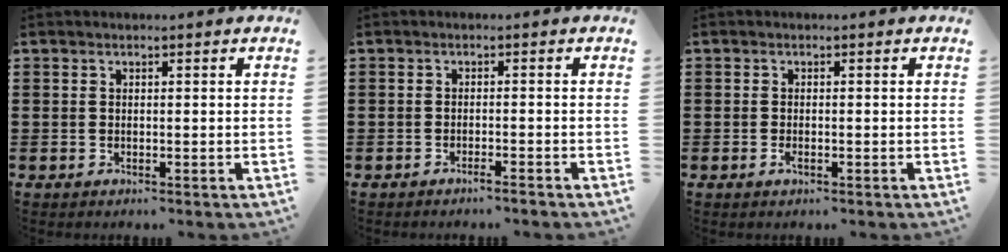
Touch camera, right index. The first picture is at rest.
{"total": 1.4, "force": [-1.3, -0.3, 0.6], "torque": [-0.010, -0.002, -0.024]}
{"total": 1.0, "force": [-0.5, 0.3, 0.8], "torque": [-0.018, -0.007, -0.007]}